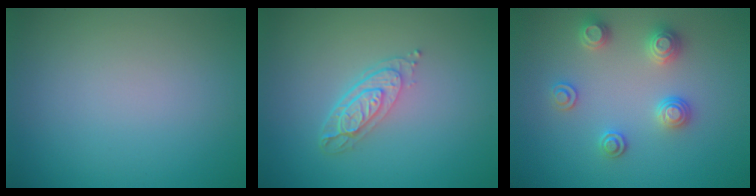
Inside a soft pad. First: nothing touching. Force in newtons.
{"total": 3.4, "press": 2.6, "slide": 2.2}
{"total": 2.9, "press": 2.9, "slide": 0.2}